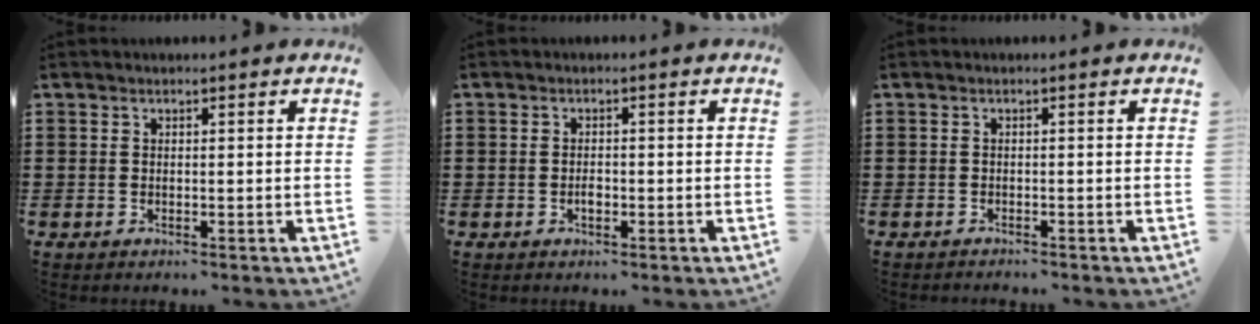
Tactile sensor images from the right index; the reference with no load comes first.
{"total": 1.6, "force": [-0.7, 0.8, 1.2], "torque": [-0.023, 0.001, -0.012]}
{"total": 1.1, "force": [-1.1, -0.1, -0.1], "torque": [0.001, 0.000, -0.023]}